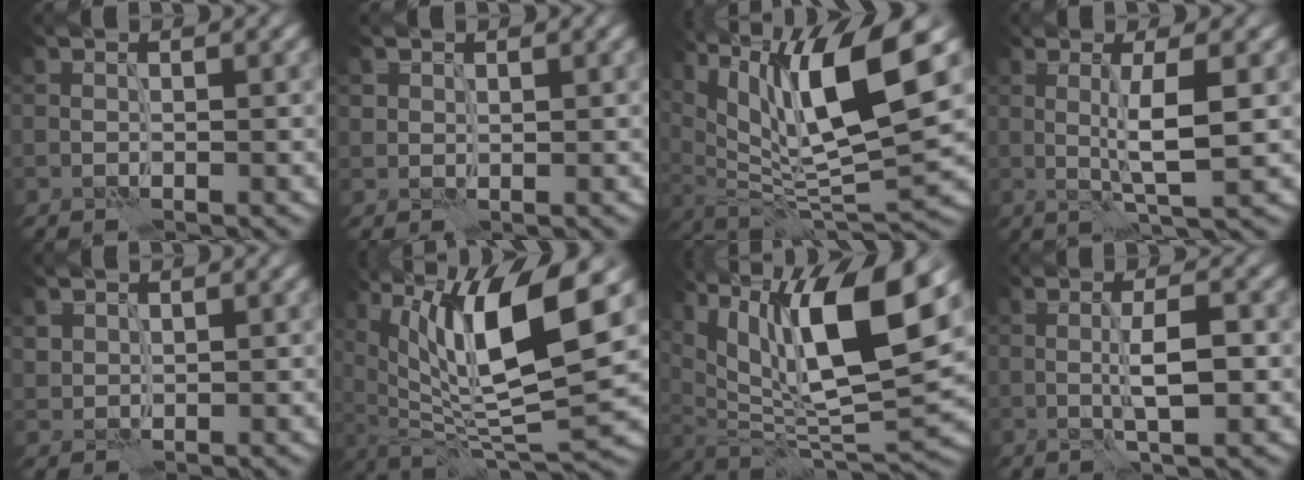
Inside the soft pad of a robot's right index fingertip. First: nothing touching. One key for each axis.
{"total": 0.9, "fx": 0.7, "fy": 0.5, "fz": 0.2, "tx": -0.002, "ty": -0.001, "tz": 0.015}
{"total": 12.6, "fx": 5.2, "fy": 3.3, "fz": 11.1, "tx": -0.192, "ty": 0.005, "tz": 0.097}
{"total": 4.0, "fx": 0.1, "fy": 0.2, "fz": 4.0, "tx": -0.071, "ty": 0.001, "tz": 0.003}
{"total": 1.4, "fx": 1.1, "fy": 0.7, "fz": 0.3, "tx": -0.010, "ty": -0.002, "tz": 0.025}
{"total": 11.8, "fx": 4.1, "fy": 3.2, "fz": 10.6, "tx": -0.186, "ty": 0.000, "tz": 0.081}
{"total": 13.7, "fx": 5.7, "fy": 4.3, "fz": 11.7, "tx": -0.195, "ty": 0.005, "tz": 0.101}
{"total": 3.5, "fx": -0.3, "fy": 0.4, "fz": 3.4, "tx": -0.061, "ty": 0.004, "tz": -0.004}